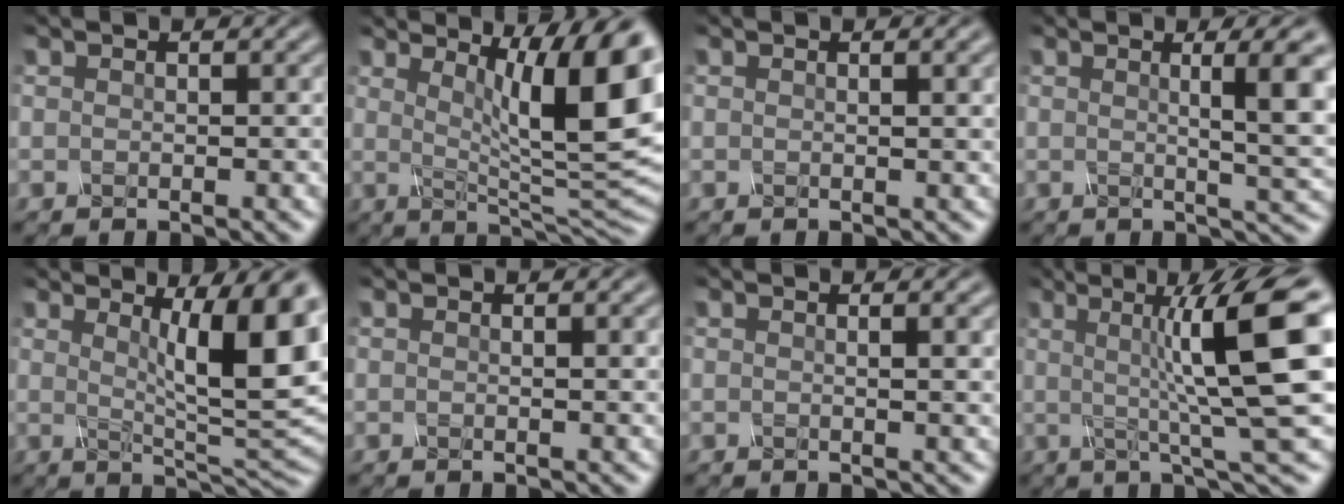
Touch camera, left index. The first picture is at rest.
{"total": 11.3, "force": [3.4, 2.5, 10.5], "torque": [-0.136, -0.009, 0.054]}
{"total": 2.3, "force": [0.6, 0.8, 2.1], "torque": [-0.020, 0.004, 0.002]}
{"total": 6.6, "force": [1.2, 1.4, 6.4], "torque": [-0.075, 0.006, 0.017]}
{"total": 9.9, "force": [2.6, 2.1, 9.3], "torque": [-0.117, -0.002, 0.043]}
{"total": 1.6, "force": [0.4, 0.5, 1.4], "torque": [-0.016, 0.003, -0.001]}
{"total": 2.8, "force": [0.6, 1.0, 2.6], "torque": [-0.023, 0.005, -0.001]}
{"total": 11.8, "force": [1.9, 1.9, 11.5], "torque": [-0.147, 0.009, 0.025]}